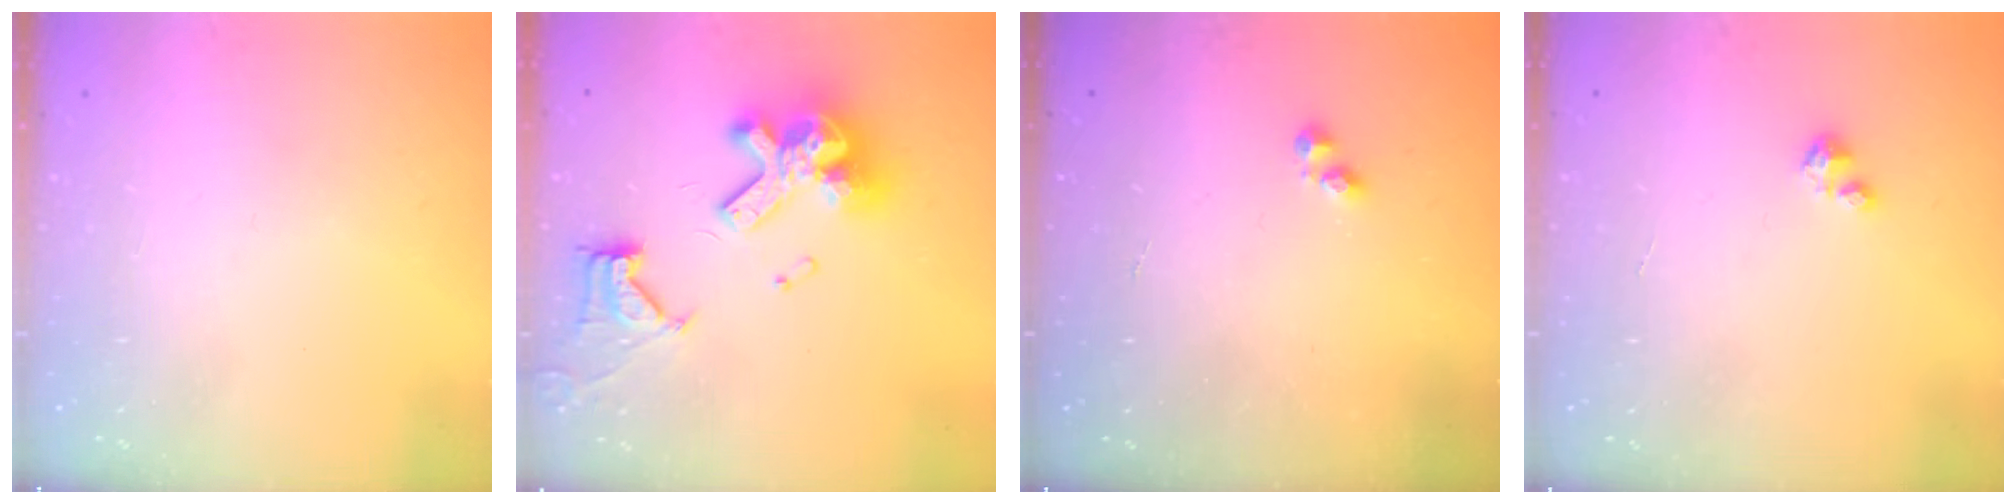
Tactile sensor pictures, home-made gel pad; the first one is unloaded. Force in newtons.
{"total": 15.7, "press": 15.6, "slide": 1.7}
{"total": 2.3, "press": 2.2, "slide": 0.3}
{"total": 0.9, "press": 0.9, "slide": 0.2}